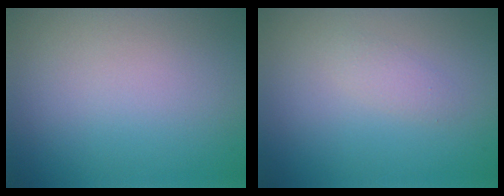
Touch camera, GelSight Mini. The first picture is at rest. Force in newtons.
{"total": 1.2, "press": 1.2, "slide": 0.0}